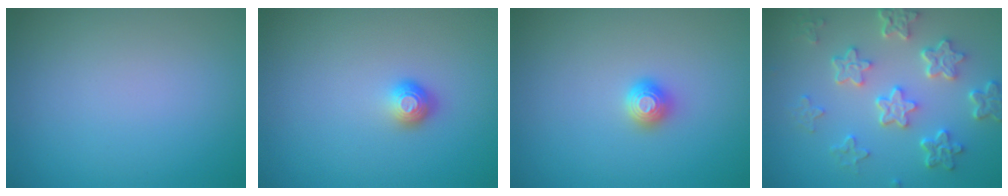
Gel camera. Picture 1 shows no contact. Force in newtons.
{"total": 1.2, "press": 0.9, "slide": 0.7}
{"total": 1.3, "press": 1.2, "slide": 0.5}
{"total": 5.7, "press": 4.4, "slide": 3.7}